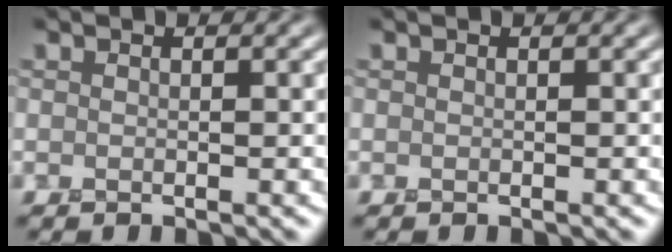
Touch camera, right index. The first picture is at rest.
{"total": 0.0}